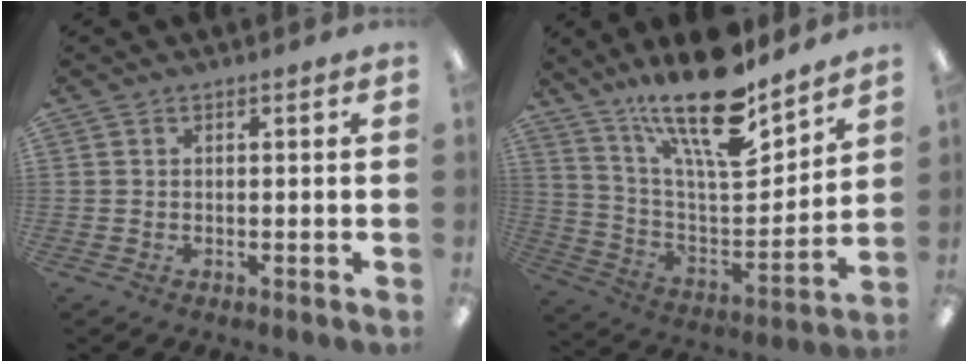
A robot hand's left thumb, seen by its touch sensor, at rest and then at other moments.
{"total": 21.6, "force": [15.9, 6.5, 13.0], "torque": [-0.228, -0.105, 0.271]}